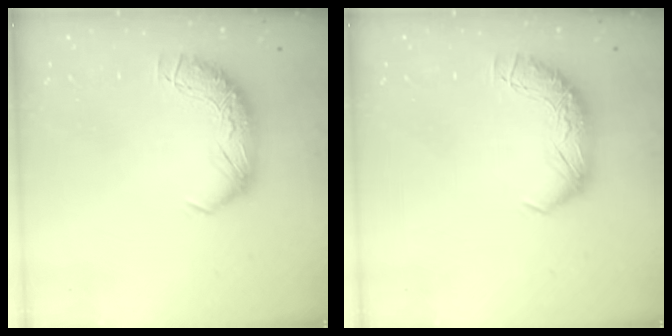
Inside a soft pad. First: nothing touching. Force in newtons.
{"total": 0.0}